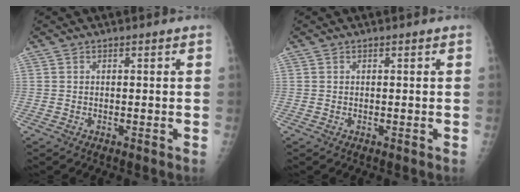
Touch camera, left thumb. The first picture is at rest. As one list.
[{"total": 0.0}]